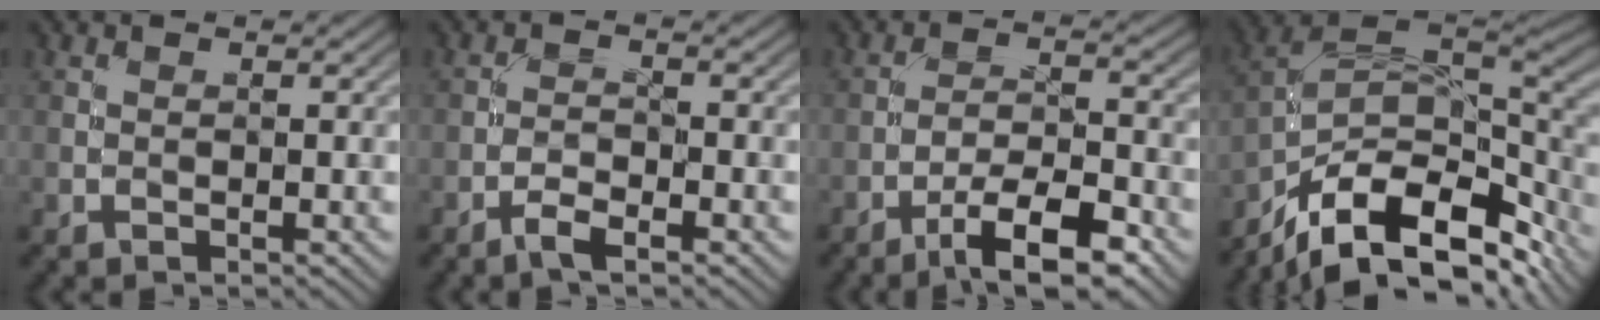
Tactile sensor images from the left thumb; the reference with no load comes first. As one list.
[{"total": 2.7, "force": [-2.0, 0.6, 1.7], "torque": [-0.040, 0.002, -0.045]}, {"total": 8.7, "force": [-5.6, 2.3, 6.2], "torque": [-0.101, 0.006, -0.098]}, {"total": 15.7, "force": [-8.9, 7.6, 10.4], "torque": [-0.208, -0.025, -0.147]}]